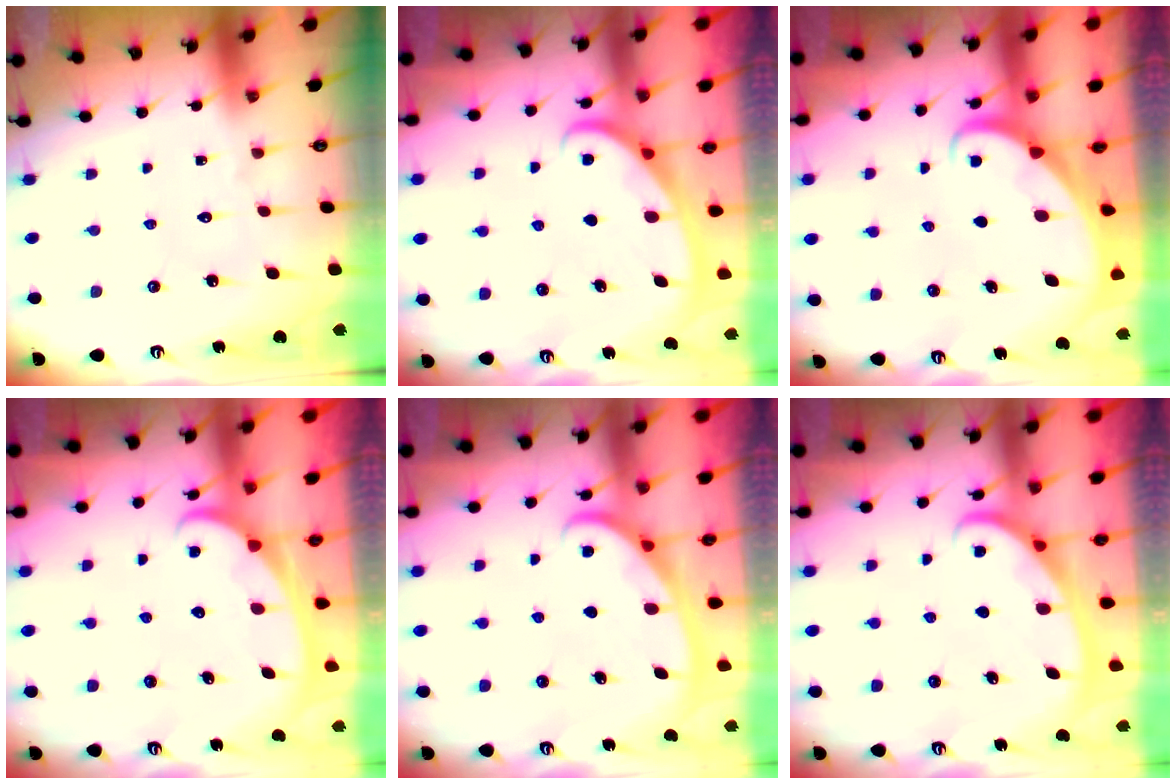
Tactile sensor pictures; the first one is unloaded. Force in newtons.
{"total": 2.8, "press": 2.7, "slide": 0.3}
{"total": 2.4, "press": 2.4, "slide": 0.2}
{"total": 2.3, "press": 2.3, "slide": 0.4}
{"total": 2.9, "press": 2.8, "slide": 0.4}
{"total": 2.9, "press": 2.9, "slide": 0.4}